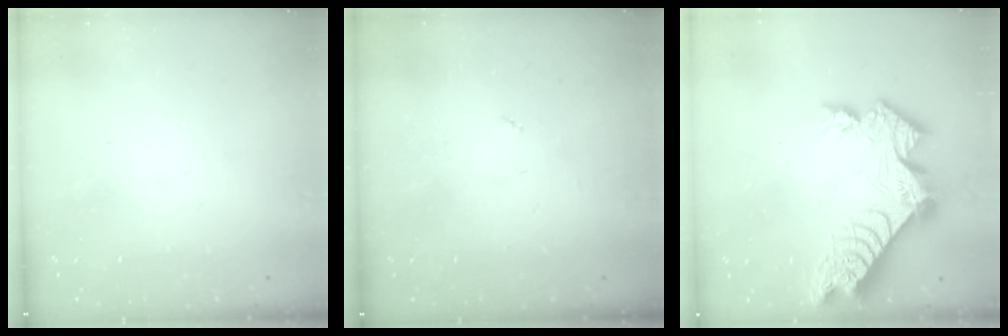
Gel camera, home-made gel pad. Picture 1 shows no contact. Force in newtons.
{"total": 2.7, "press": 2.7, "slide": 0.4}
{"total": 13.2, "press": 13.2, "slide": 1.0}